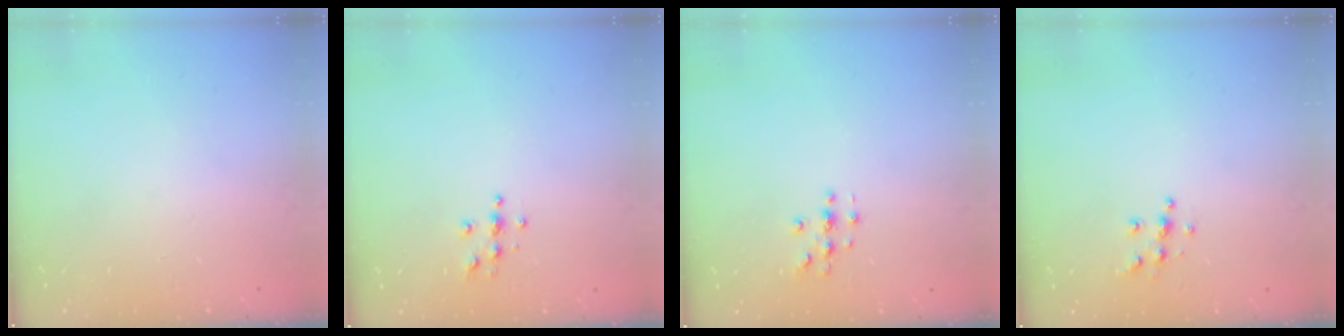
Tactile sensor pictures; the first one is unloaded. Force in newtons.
{"total": 3.9, "press": 3.8, "slide": 0.4}
{"total": 2.7, "press": 2.7, "slide": 0.3}
{"total": 5.4, "press": 5.4, "slide": 0.3}